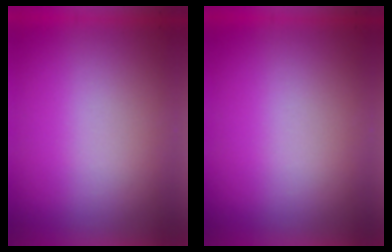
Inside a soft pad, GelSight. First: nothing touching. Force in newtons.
{"total": 0.0}